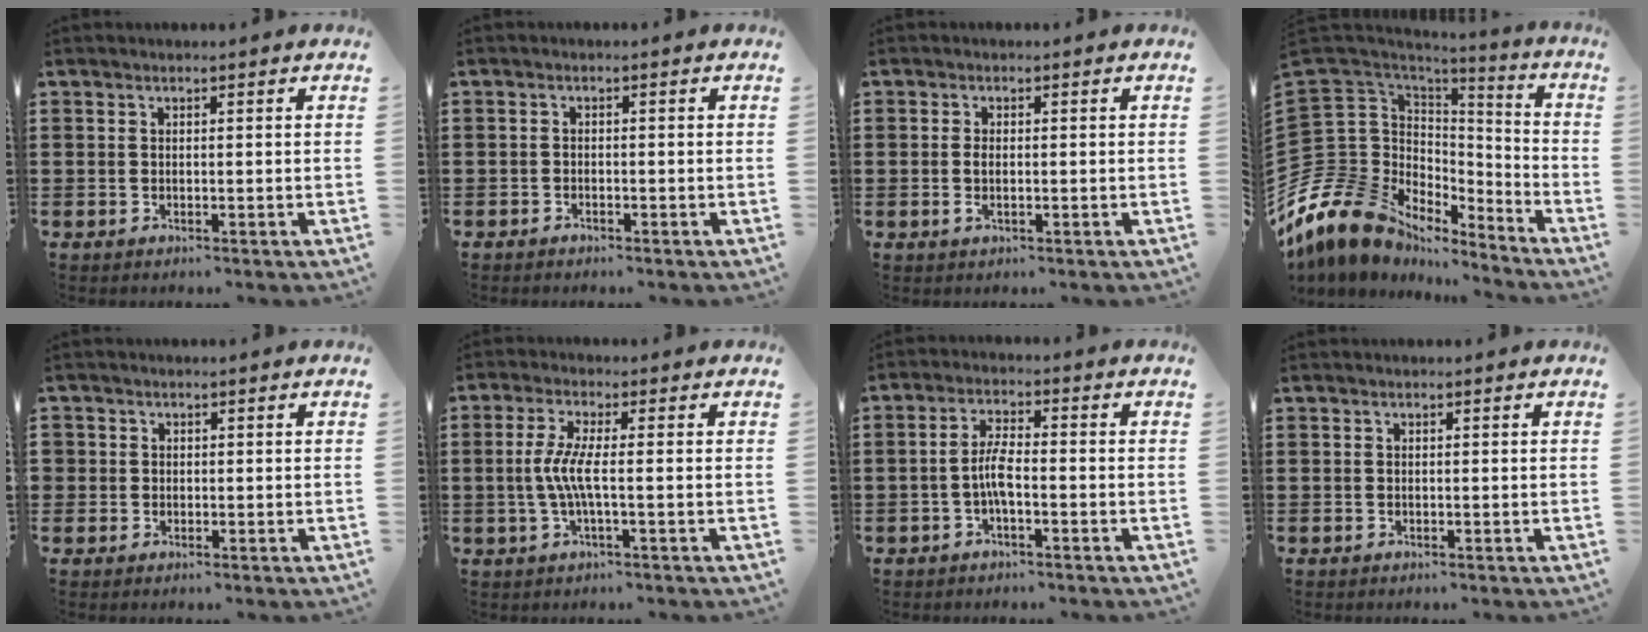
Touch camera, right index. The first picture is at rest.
{"total": 0.8, "force": [-0.7, 0.3, 0.1], "torque": [-0.004, -0.001, -0.015]}
{"total": 1.9, "force": [-0.2, 0.7, 1.8], "torque": [-0.042, -0.003, -0.007]}
{"total": 13.4, "force": [-7.6, 9.5, 5.5], "torque": [-0.180, -0.028, -0.141]}
{"total": 1.2, "force": [0.1, 1.2, 0.1], "torque": [-0.006, 0.005, 0.002]}
{"total": 4.9, "force": [-0.6, 0.4, 4.8], "torque": [-0.118, -0.013, -0.023]}
{"total": 4.3, "force": [-1.2, 1.1, 3.9], "torque": [-0.086, 0.001, -0.027]}
{"total": 0.0}